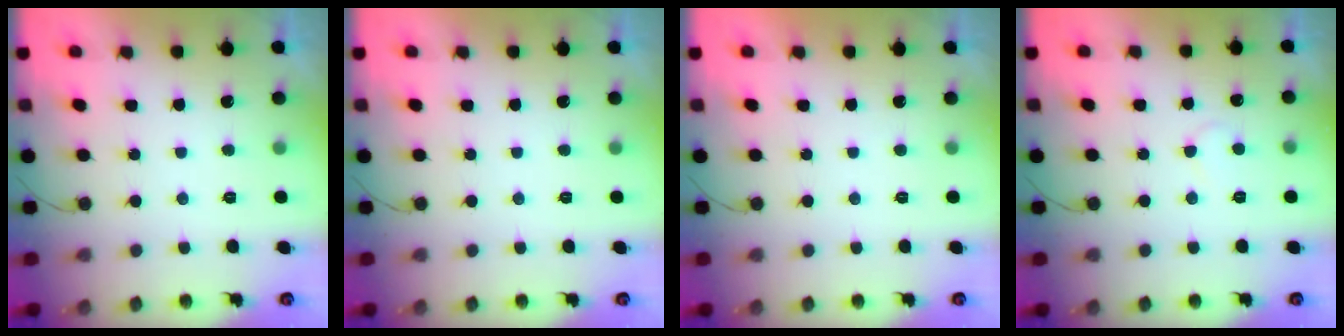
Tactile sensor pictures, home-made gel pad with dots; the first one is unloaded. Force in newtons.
{"total": 0.0}
{"total": 1.8, "press": 1.8, "slide": 0.1}
{"total": 4.4, "press": 4.4, "slide": 0.2}